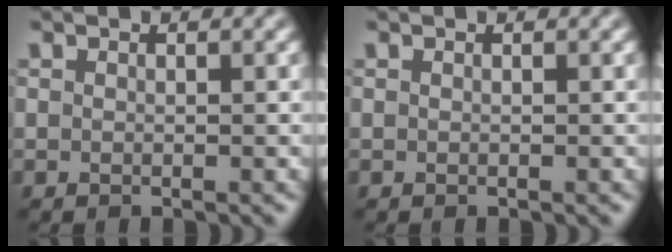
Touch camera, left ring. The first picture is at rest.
{"total": 0.0}